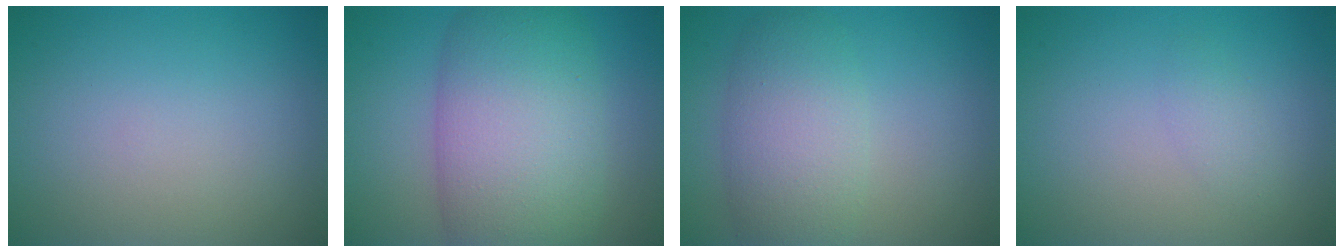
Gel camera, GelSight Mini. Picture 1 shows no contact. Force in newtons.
{"total": 11.3, "press": 11.3, "slide": 0.3}
{"total": 5.3, "press": 5.3, "slide": 0.1}
{"total": 1.0, "press": 1.0, "slide": 0.1}